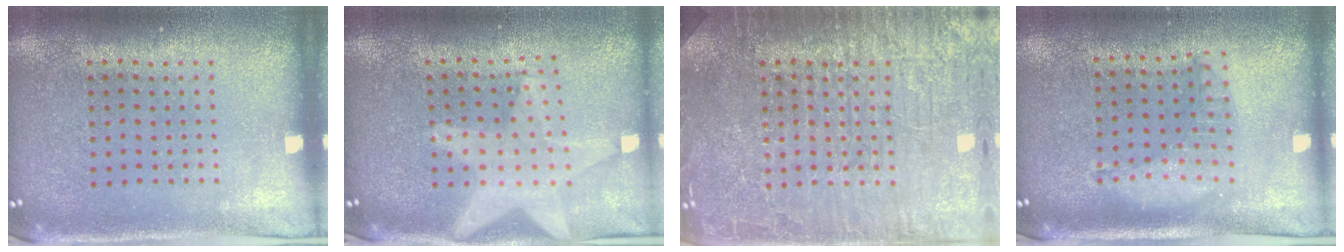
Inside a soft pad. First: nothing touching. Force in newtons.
{"total": 1.9, "press": 1.6, "slide": 0.8}
{"total": 7.2, "press": 7.1, "slide": 1.1}
{"total": 1.2, "press": 1.2, "slide": 0.3}